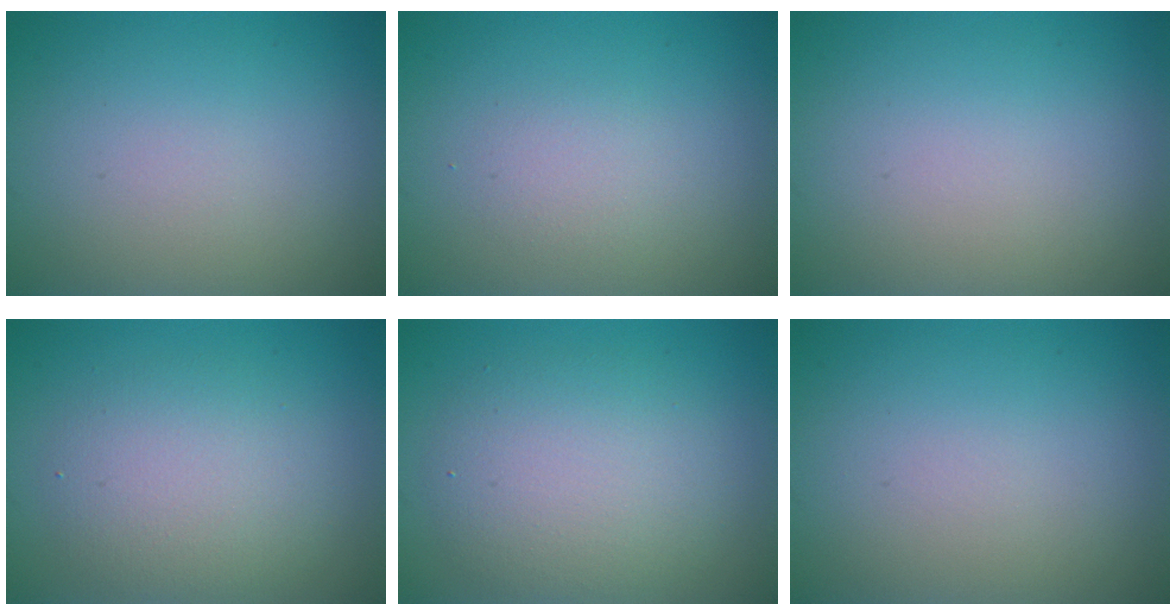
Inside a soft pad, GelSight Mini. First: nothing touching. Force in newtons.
{"total": 1.5, "press": 1.4, "slide": 0.1}
{"total": 0.0}
{"total": 4.2, "press": 4.2, "slide": 0.1}
{"total": 4.9, "press": 4.9, "slide": 0.4}
{"total": 0.0}